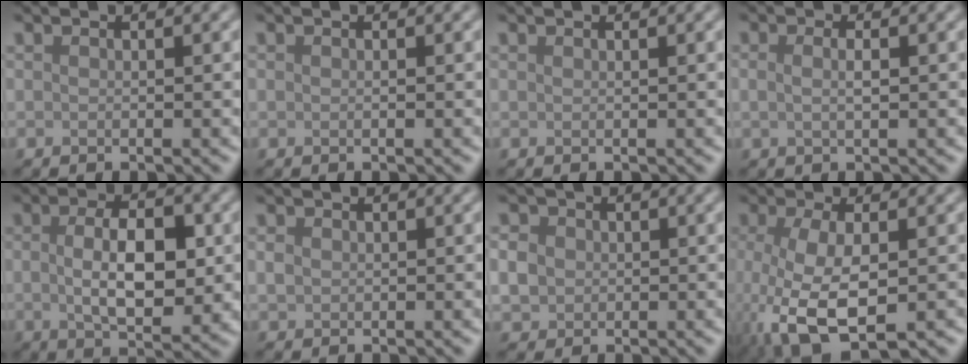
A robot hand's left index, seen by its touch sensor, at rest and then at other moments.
{"total": 0.0}
{"total": 0.0}
{"total": 1.8, "force": [0.3, 0.7, 1.7], "torque": [-0.015, -0.004, -0.006]}
{"total": 6.5, "force": [0.1, 2.9, 5.8], "torque": [-0.103, -0.001, -0.001]}
{"total": 1.1, "force": [0.1, 1.0, 0.5], "torque": [-0.008, 0.001, -0.002]}
{"total": 2.8, "force": [0.0, 2.5, 1.1], "torque": [-0.020, 0.006, -0.001]}
{"total": 8.1, "force": [-2.9, 3.4, 6.7], "torque": [-0.159, -0.019, -0.050]}